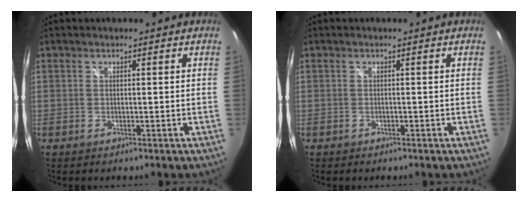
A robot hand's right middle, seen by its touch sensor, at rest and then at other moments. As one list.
[{"total": 0.6, "force": [-0.5, 0.4, 0.1], "torque": [-0.003, 0.002, -0.006]}]